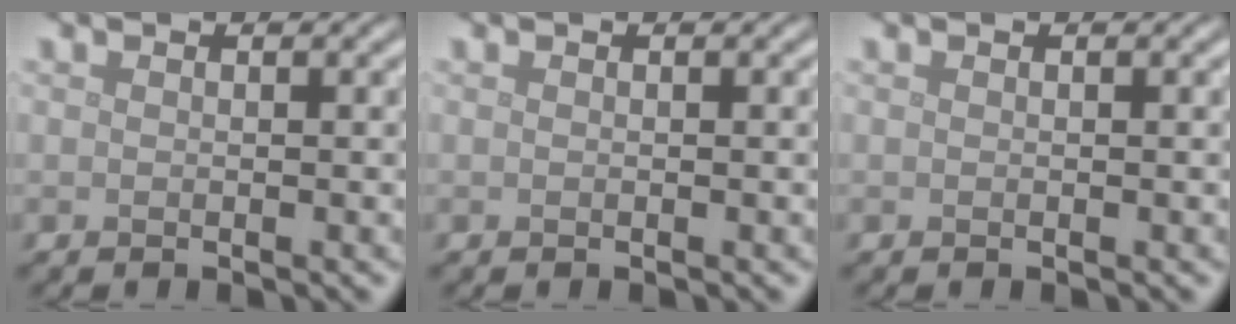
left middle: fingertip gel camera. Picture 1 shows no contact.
{"total": 0.0}
{"total": 0.0}